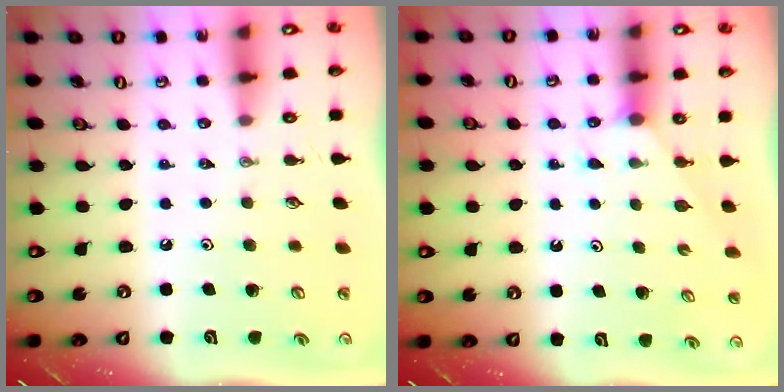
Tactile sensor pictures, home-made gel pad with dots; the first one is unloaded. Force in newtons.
{"total": 4.3, "press": 4.3, "slide": 0.1}